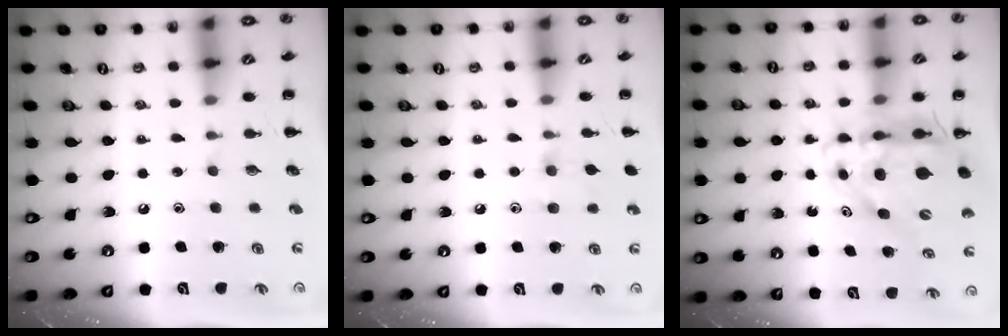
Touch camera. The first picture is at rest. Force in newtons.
{"total": 5.9, "press": 5.5, "slide": 2.0}
{"total": 10.9, "press": 10.3, "slide": 3.4}